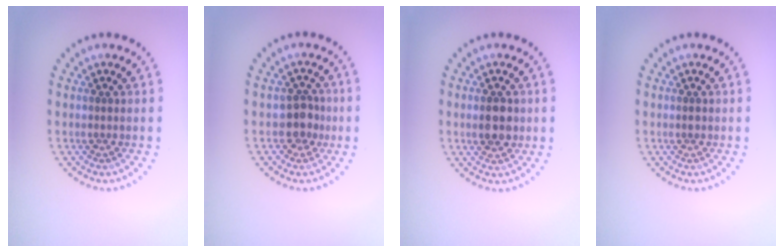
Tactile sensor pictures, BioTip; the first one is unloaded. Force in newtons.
{"total": 2.0, "press": 1.8, "slide": 0.9}
{"total": 2.6, "press": 2.6, "slide": 0.2}
{"total": 0.6, "press": 0.6, "slide": 0.1}